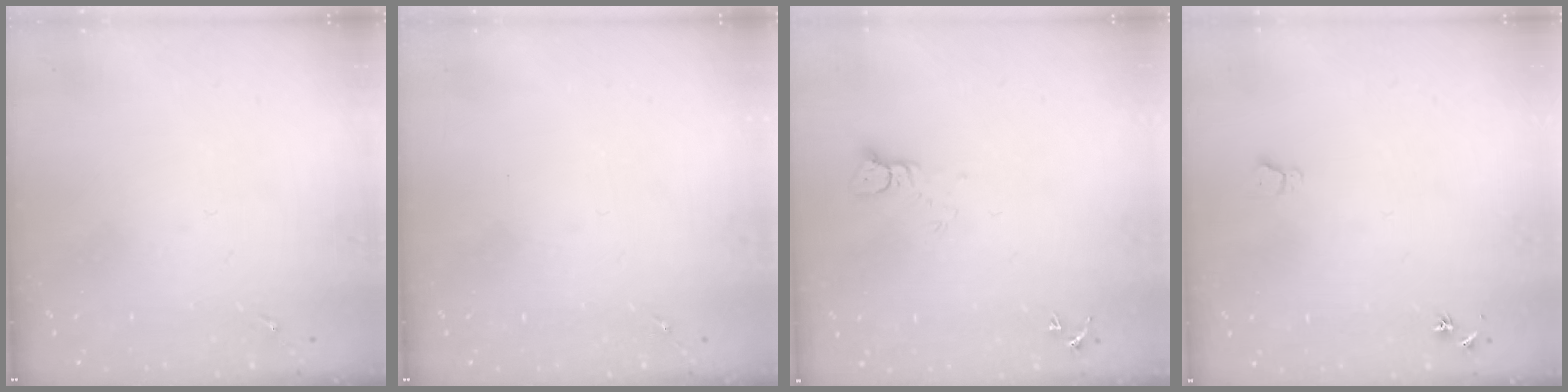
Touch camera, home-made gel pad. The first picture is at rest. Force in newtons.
{"total": 0.0}
{"total": 3.1, "press": 3.1, "slide": 0.1}
{"total": 3.9, "press": 3.9, "slide": 0.4}